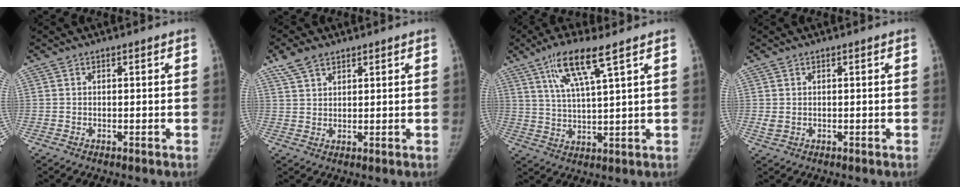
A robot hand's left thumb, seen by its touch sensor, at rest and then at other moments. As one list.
[{"total": 4.9, "force": [3.5, 2.5, 2.4], "torque": [-0.039, -0.003, 0.074]}, {"total": 9.8, "force": [5.5, 1.0, 8.1], "torque": [-0.158, -0.020, 0.109]}, {"total": 1.3, "force": [0.1, 0.9, 0.9], "torque": [-0.021, 0.001, 0.004]}]